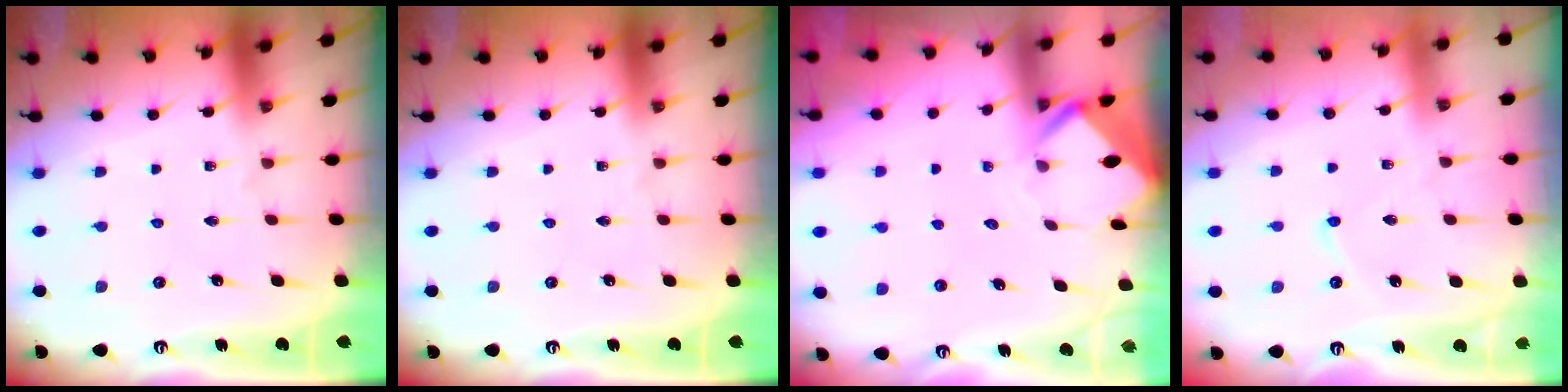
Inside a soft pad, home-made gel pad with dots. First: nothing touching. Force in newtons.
{"total": 0.0}
{"total": 2.6, "press": 2.6, "slide": 0.1}
{"total": 4.0, "press": 4.0, "slide": 0.3}